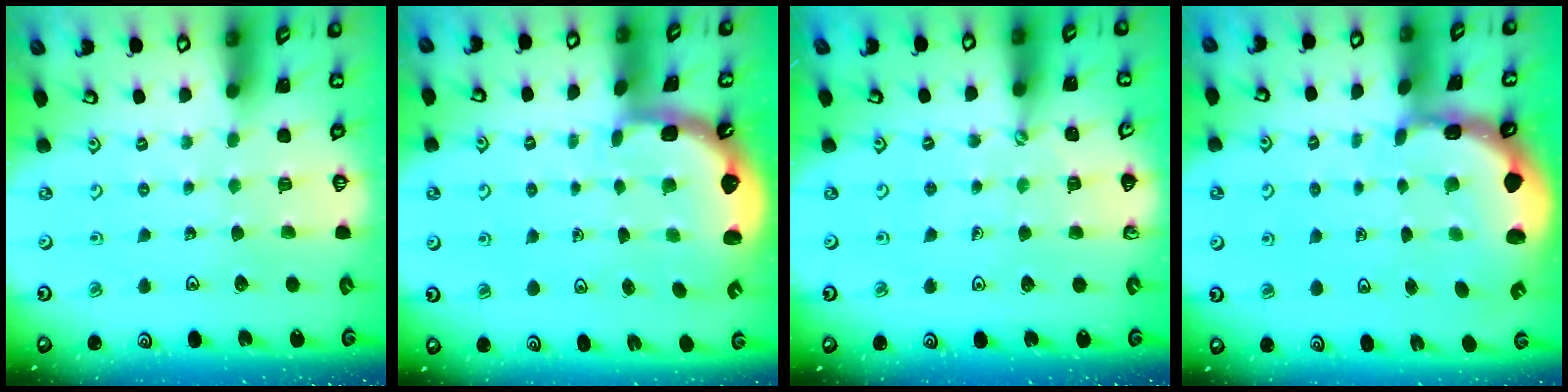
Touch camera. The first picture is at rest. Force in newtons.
{"total": 2.6, "press": 1.7, "slide": 1.9}
{"total": 1.9, "press": 1.9, "slide": 0.2}
{"total": 2.2, "press": 2.0, "slide": 1.0}